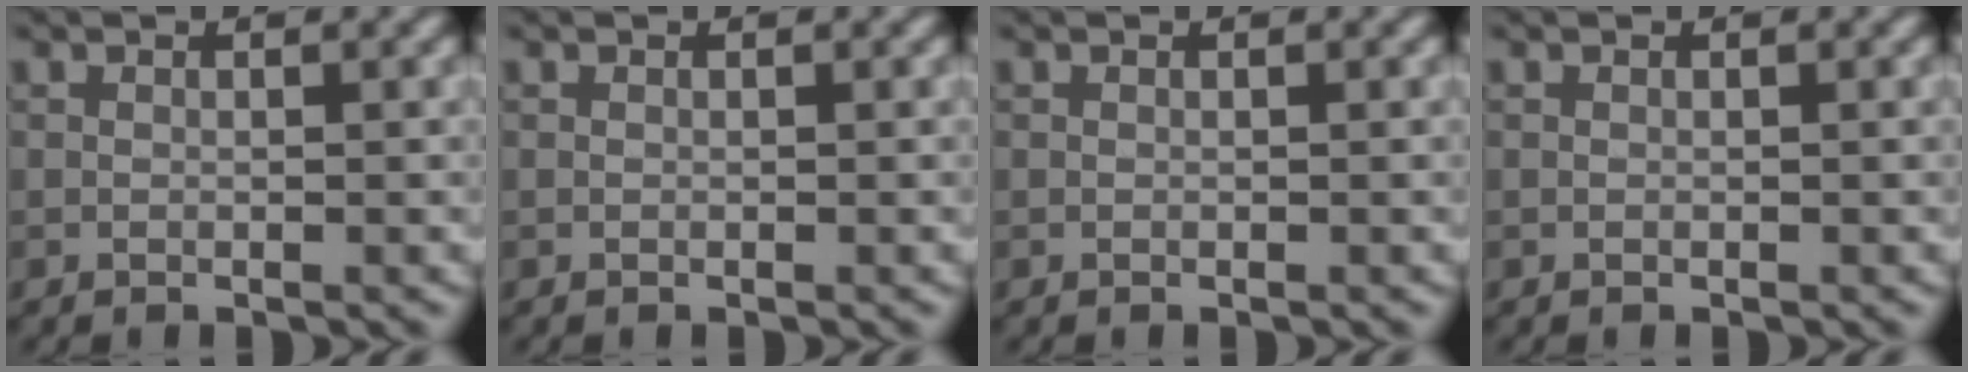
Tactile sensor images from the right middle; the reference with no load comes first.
{"total": 0.0}
{"total": 0.0}
{"total": 0.0}